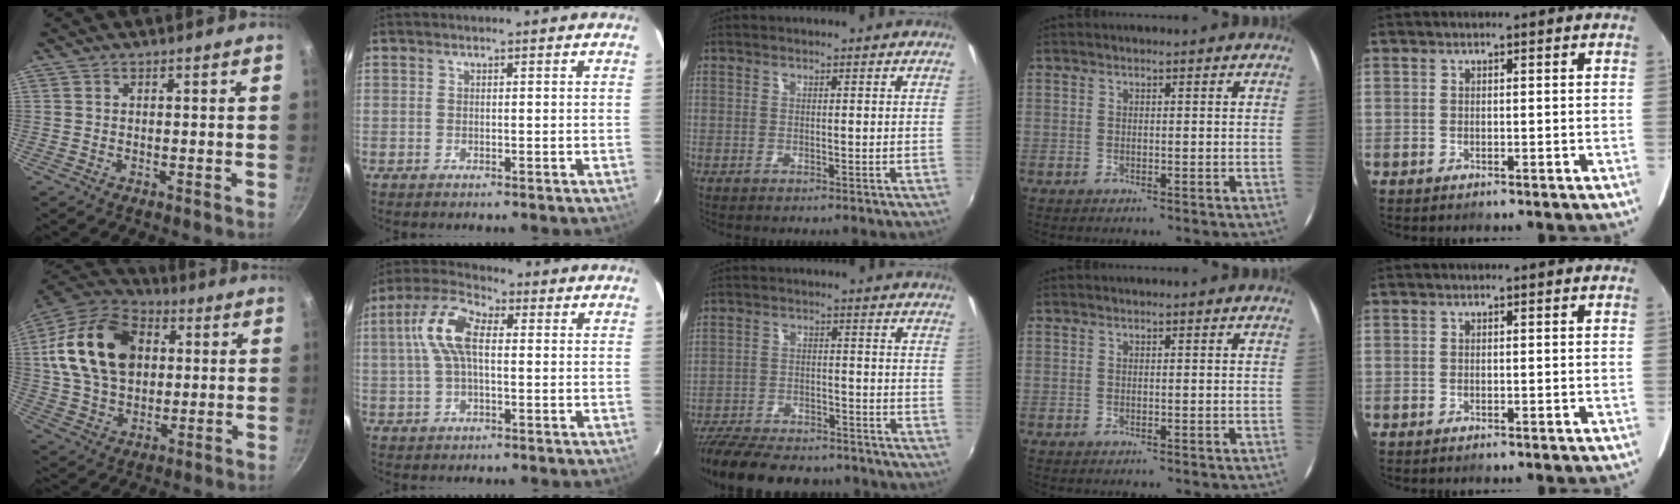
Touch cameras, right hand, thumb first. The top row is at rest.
{"thumb": {"total": 21.3, "force": [4.2, 15.0, 14.6], "torque": [-0.239, 0.013, 0.066]}, "index": {"total": 9.5, "force": [1.1, 4.3, 8.4], "torque": [-0.180, 0.025, 0.016]}, "middle": {"total": 19.7, "force": [-16.5, 6.6, 8.5], "torque": [-0.187, -0.017, -0.242]}}